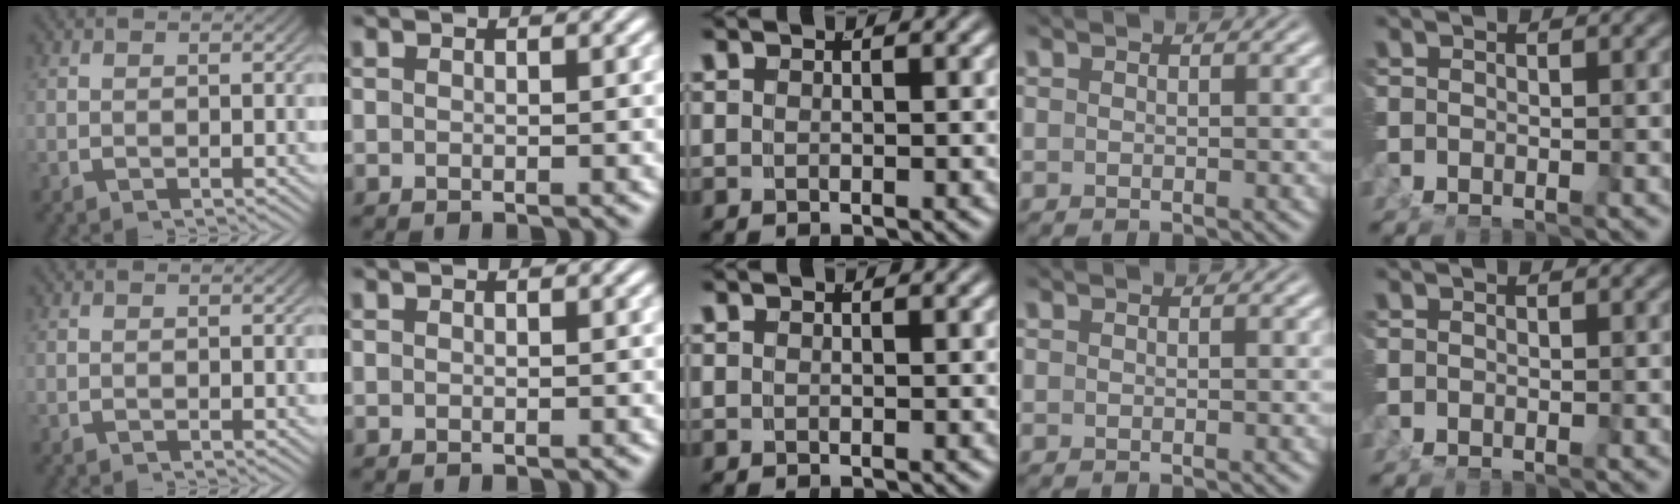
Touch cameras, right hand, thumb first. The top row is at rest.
{}